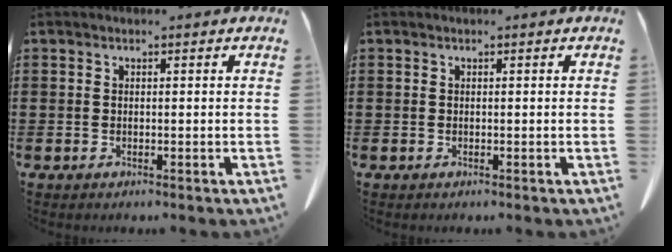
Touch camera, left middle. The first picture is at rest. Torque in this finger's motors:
{"motor_torque": [0.00, 0.00, 0.00, 0.00]}